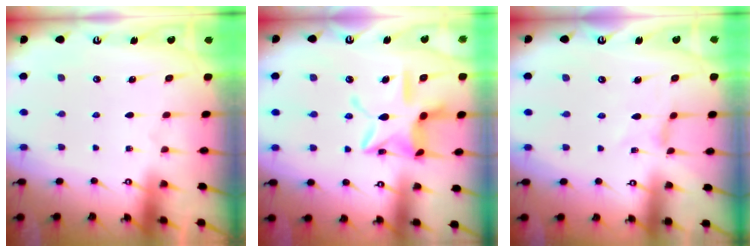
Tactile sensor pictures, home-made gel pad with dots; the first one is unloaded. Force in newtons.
{"total": 14.9, "press": 14.9, "slide": 1.3}
{"total": 0.0}